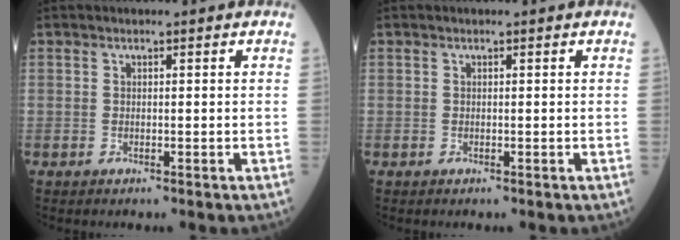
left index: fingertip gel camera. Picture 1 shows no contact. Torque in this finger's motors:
{"motor_torque": [-0.06, 0.07, -0.02, 0.00]}